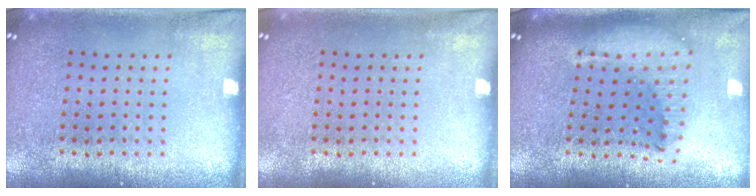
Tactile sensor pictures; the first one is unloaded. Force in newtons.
{"total": 0.0}
{"total": 2.2, "press": 1.7, "slide": 1.4}